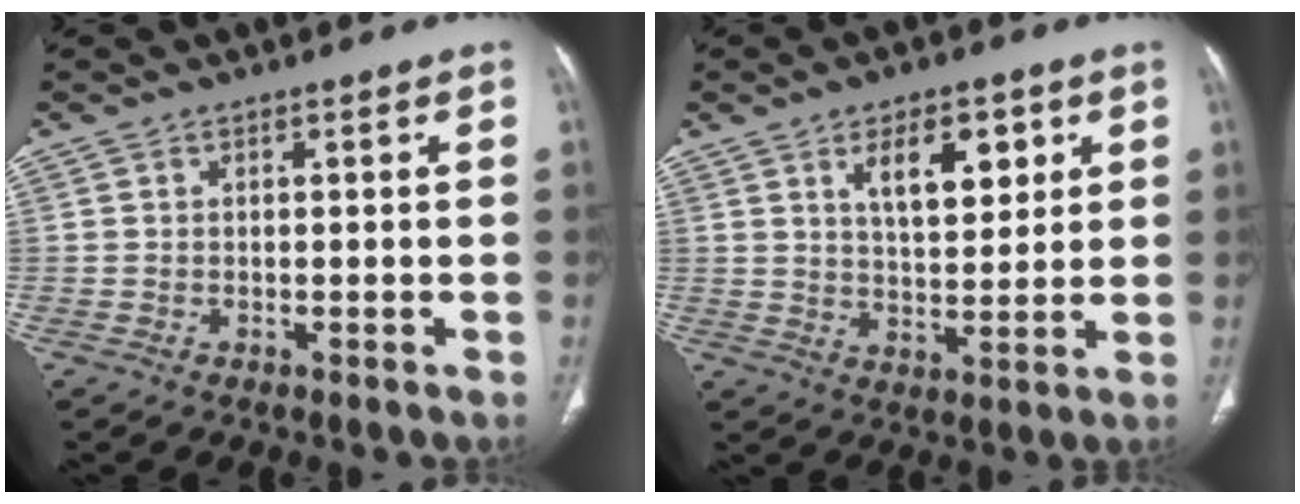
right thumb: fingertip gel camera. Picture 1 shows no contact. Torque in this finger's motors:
{"motor_torque": [0.05, 0.17, 0.05, 0.11, 0.05]}